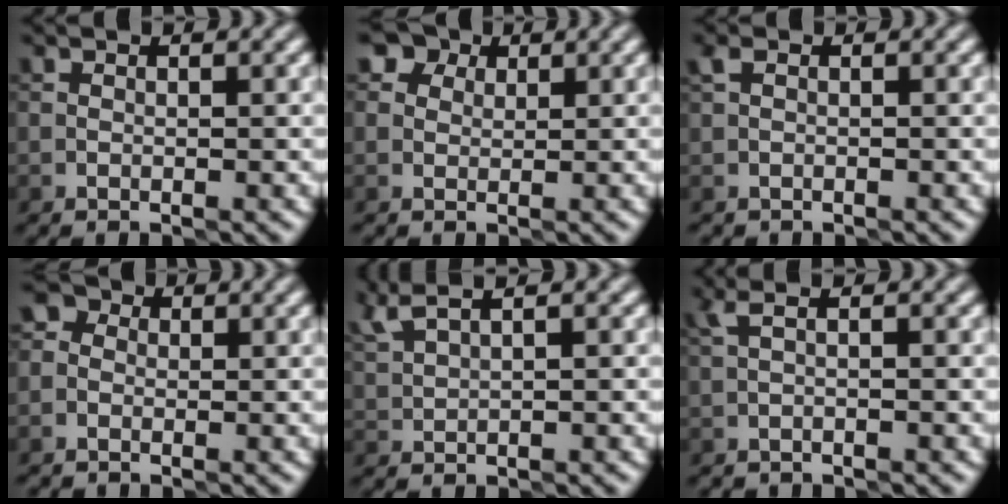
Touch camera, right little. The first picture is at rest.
{"total": 3.3, "force": [2.0, 2.5, 0.8], "torque": [-0.002, 0.006, 0.020]}
{"total": 0.7, "force": [-0.3, 0.7, 0.2], "torque": [-0.001, 0.005, -0.006]}
{"total": 2.1, "force": [-0.3, 2.0, 0.5], "torque": [0.007, 0.016, -0.019]}
{"total": 3.7, "force": [2.8, 1.0, 2.1], "torque": [-0.047, 0.027, 0.047]}
{"total": 0.8, "force": [0.2, 0.1, 0.8], "torque": [-0.018, 0.003, 0.005]}